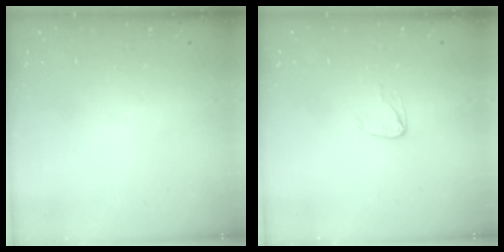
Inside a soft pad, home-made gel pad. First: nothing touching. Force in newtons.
{"total": 3.1, "press": 3.1, "slide": 0.3}